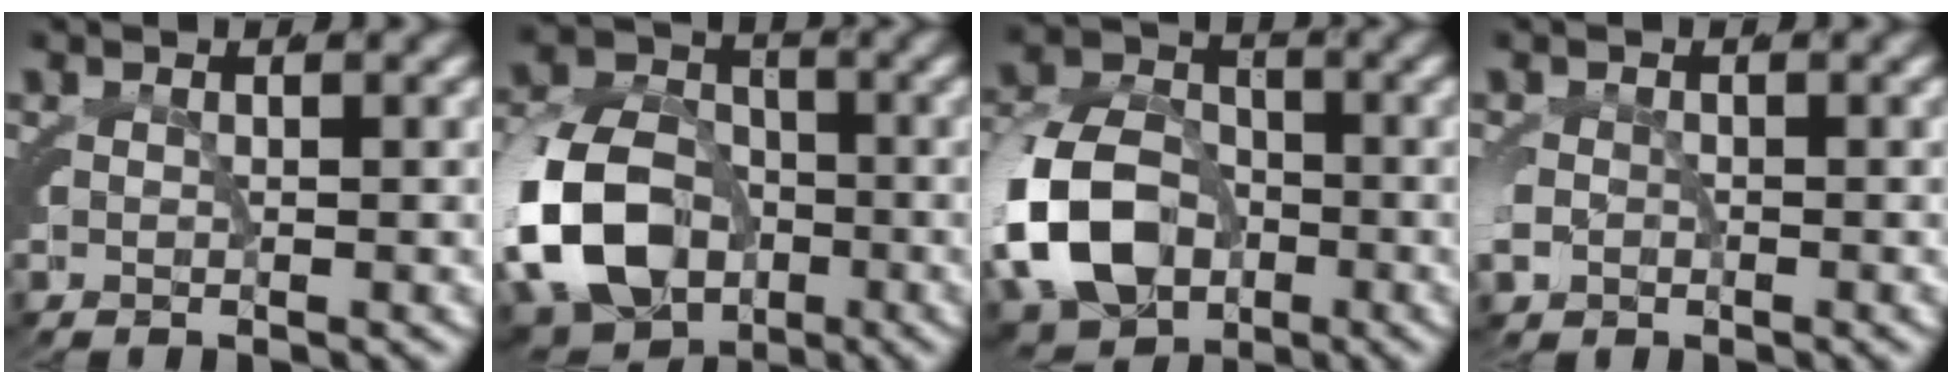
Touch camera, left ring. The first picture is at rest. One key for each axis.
{"total": 12.6, "fx": -3.9, "fy": 9.9, "fz": 6.8, "tx": -0.150, "ty": -0.053, "tz": -0.054}
{"total": 9.8, "fx": -2.7, "fy": 7.5, "fz": 5.8, "tx": -0.122, "ty": -0.034, "tz": -0.039}
{"total": 1.6, "fx": -0.7, "fy": 1.3, "fz": 0.5, "tx": -0.025, "ty": -0.006, "tz": -0.008}